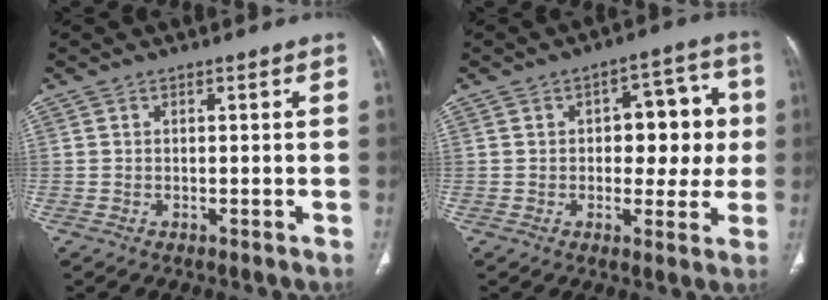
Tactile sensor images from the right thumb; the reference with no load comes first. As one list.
[{"total": 11.2, "force": [0.8, 6.8, 8.9], "torque": [-0.063, 0.023, 0.010]}]